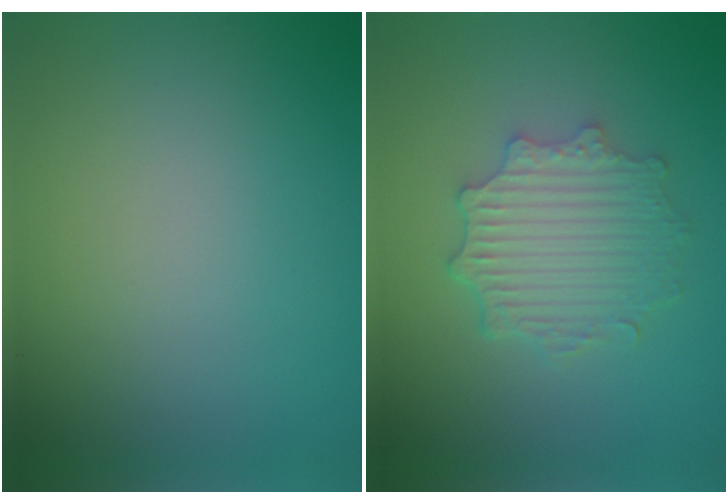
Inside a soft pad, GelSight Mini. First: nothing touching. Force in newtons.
{"total": 4.6, "press": 3.7, "slide": 2.7}